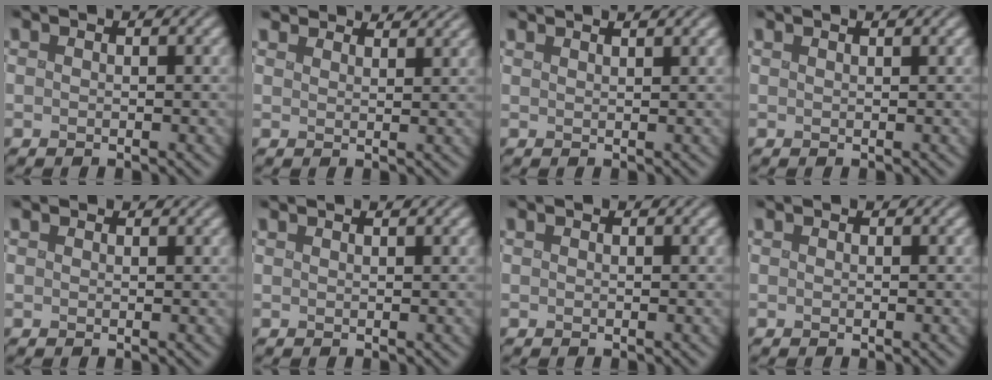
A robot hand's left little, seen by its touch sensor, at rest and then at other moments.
{"total": 5.0, "force": [4.7, 1.2, 1.3], "torque": [-0.016, 0.016, 0.049]}
{"total": 2.1, "force": [1.8, 0.6, 0.9], "torque": [0.009, 0.012, 0.003]}
{"total": 1.2, "force": [0.9, 0.4, 0.7], "torque": [0.004, 0.006, -0.004]}
{"total": 0.9, "force": [0.9, 0.4, 0.2], "torque": [-0.001, 0.000, 0.001]}
{"total": 0.9, "force": [0.7, 0.3, 0.5], "torque": [0.002, 0.004, -0.002]}
{"total": 0.0}
{"total": 0.0}